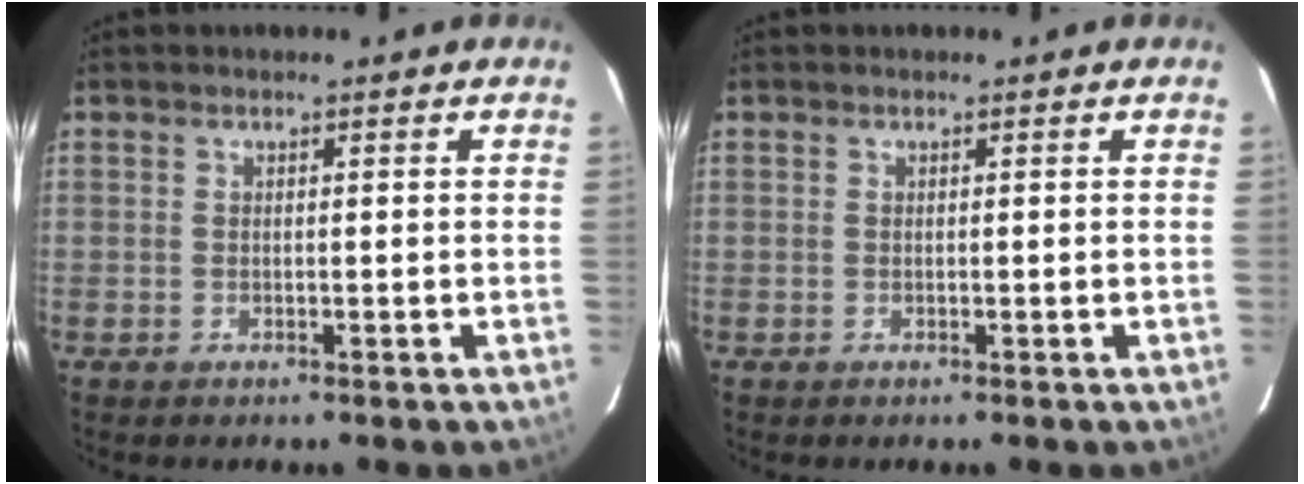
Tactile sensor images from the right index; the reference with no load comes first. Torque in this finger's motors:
{"motor_torque": [0.11, 0.04, -0.02, 0.01]}